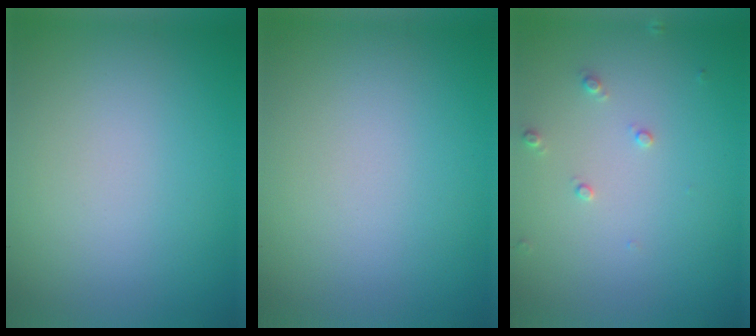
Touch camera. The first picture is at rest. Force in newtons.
{"total": 0.0}
{"total": 1.1, "press": 1.1, "slide": 0.2}